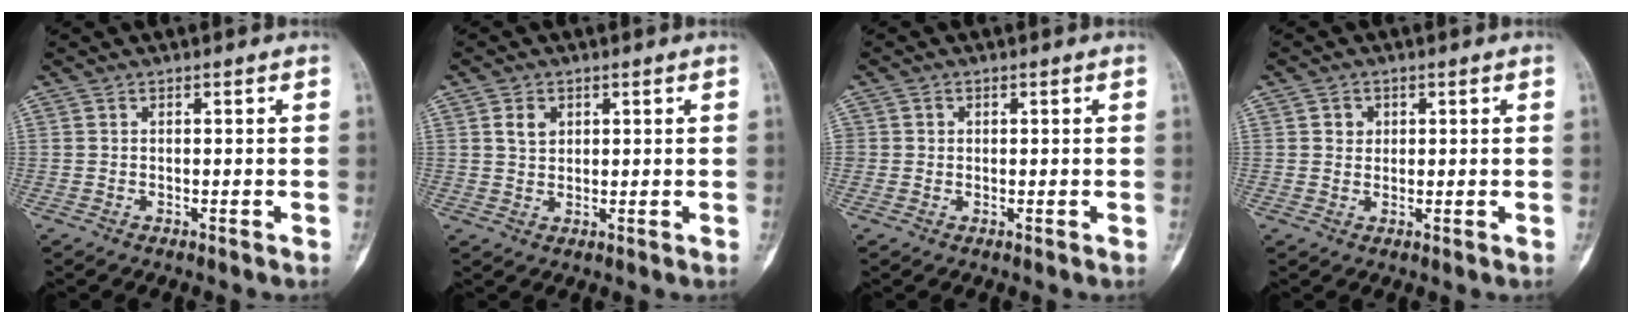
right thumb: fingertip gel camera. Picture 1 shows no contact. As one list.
[{"total": 3.2, "force": [1.2, 2.3, 1.8], "torque": [-0.021, -0.003, 0.025]}, {"total": 1.2, "force": [0.1, 1.1, 0.2], "torque": [0.006, 0.003, 0.001]}, {"total": 2.3, "force": [0.7, 2.1, 0.8], "torque": [-0.001, -0.002, 0.010]}]